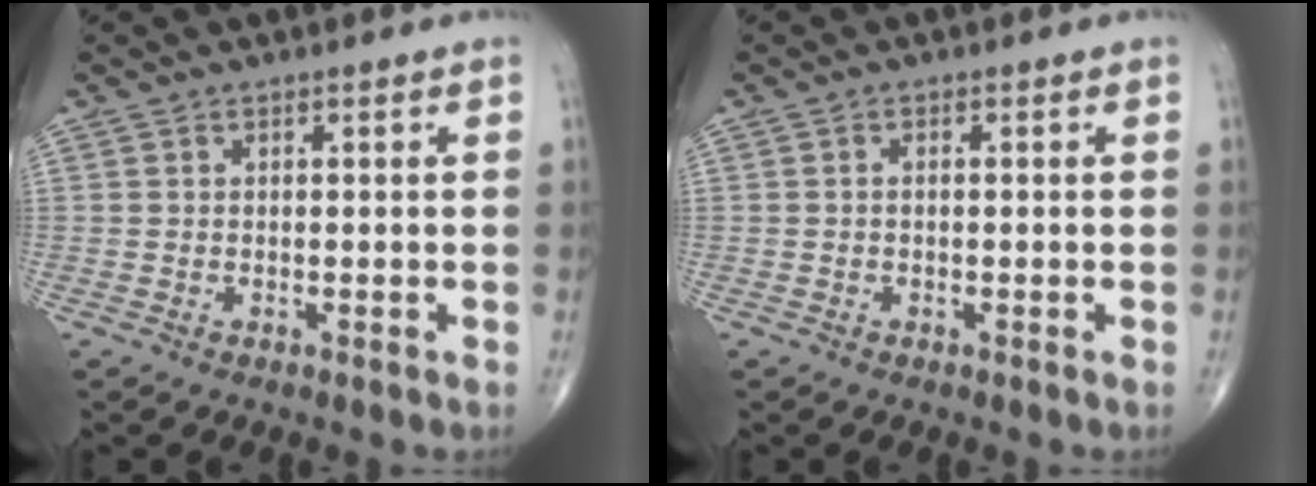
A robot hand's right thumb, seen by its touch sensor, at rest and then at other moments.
{"total": 0.6, "force": [-0.1, 0.3, 0.5], "torque": [-0.013, 0.001, -0.003]}